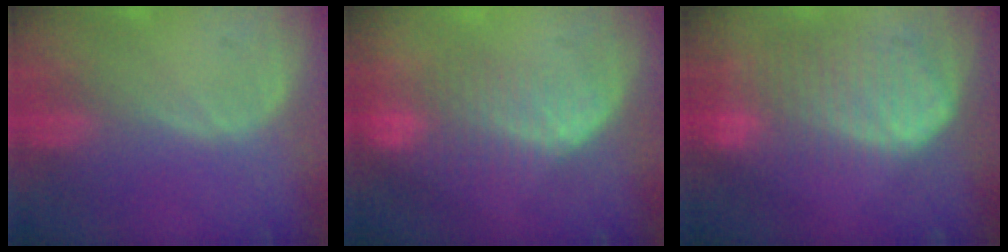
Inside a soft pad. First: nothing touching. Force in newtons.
{"total": 8.5, "press": 7.3, "slide": 4.4}
{"total": 10.1, "press": 8.7, "slide": 5.2}